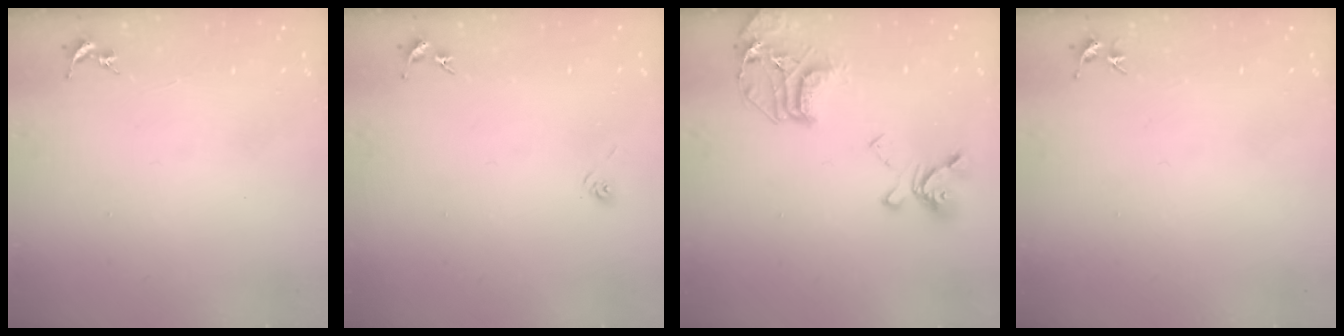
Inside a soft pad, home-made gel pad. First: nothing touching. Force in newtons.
{"total": 2.9, "press": 2.5, "slide": 1.5}
{"total": 19.6, "press": 19.5, "slide": 2.1}
{"total": 3.3, "press": 3.3, "slide": 0.4}